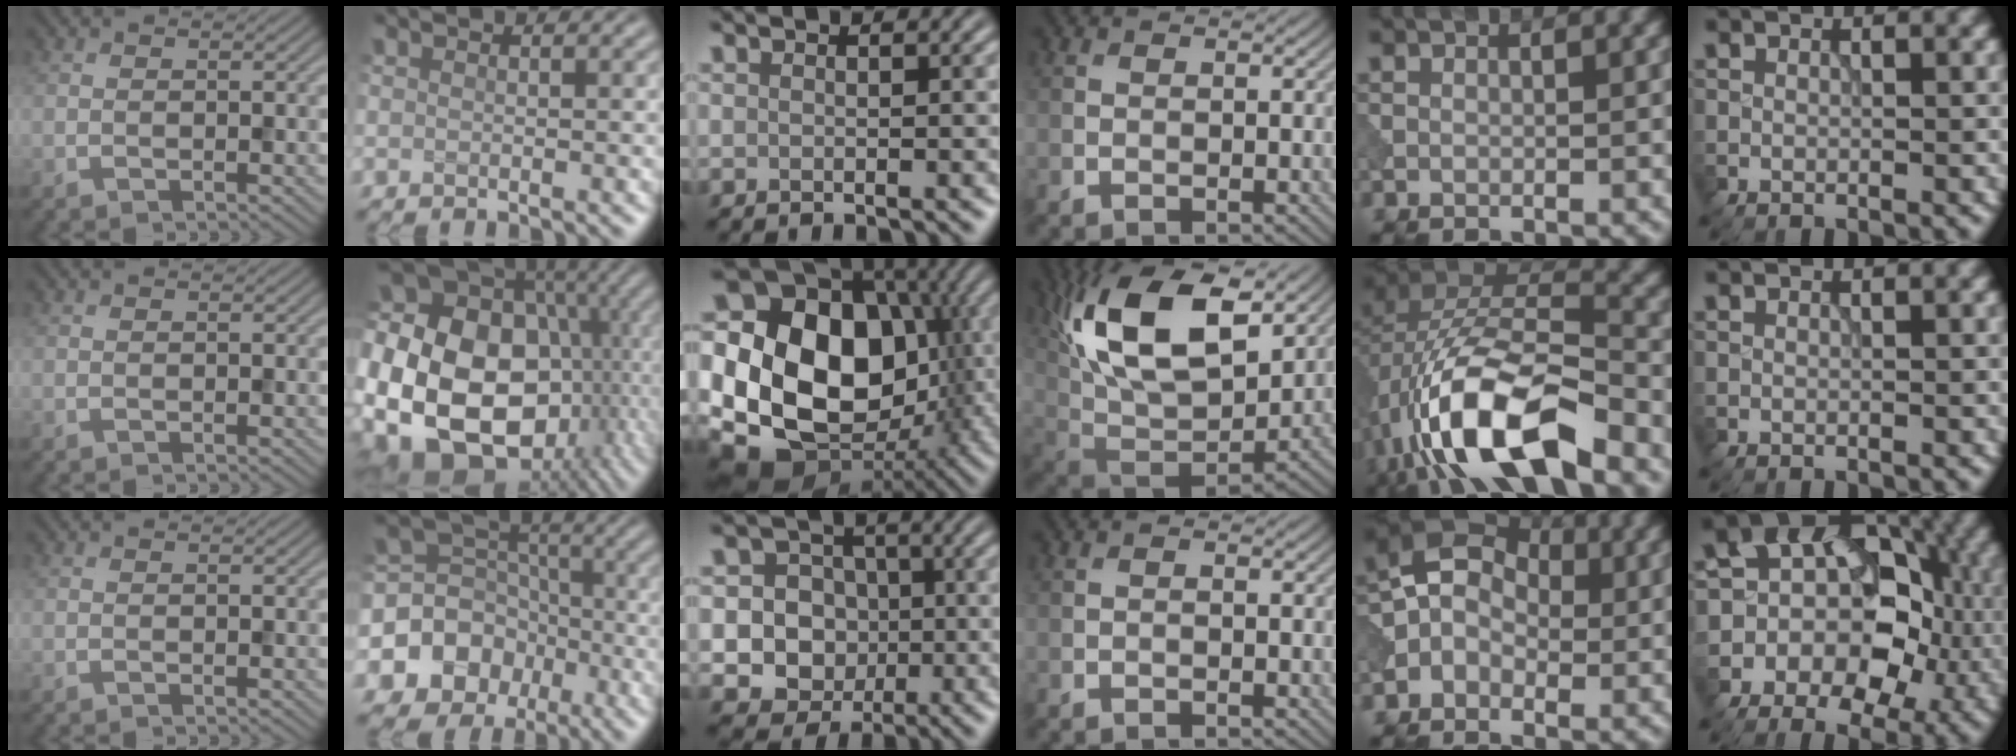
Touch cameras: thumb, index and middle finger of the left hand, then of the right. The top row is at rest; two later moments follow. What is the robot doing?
{"motion": "insert", "object": "peg toy"}